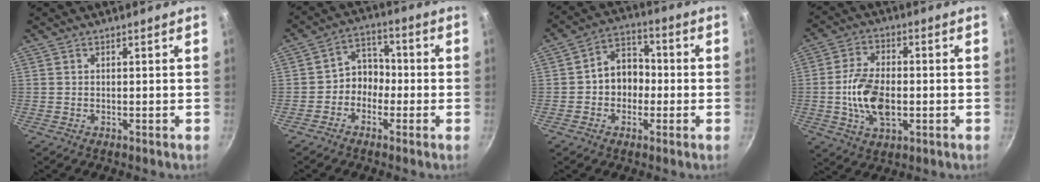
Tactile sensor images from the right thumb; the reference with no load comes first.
{"total": 6.2, "force": [-1.8, 5.1, 2.9], "torque": [-0.002, 0.035, -0.044]}
{"total": 8.7, "force": [-1.0, 7.1, 5.0], "torque": [-0.028, 0.031, -0.028]}
{"total": 11.4, "force": [-1.5, 6.7, 9.1], "torque": [-0.161, 0.012, -0.032]}